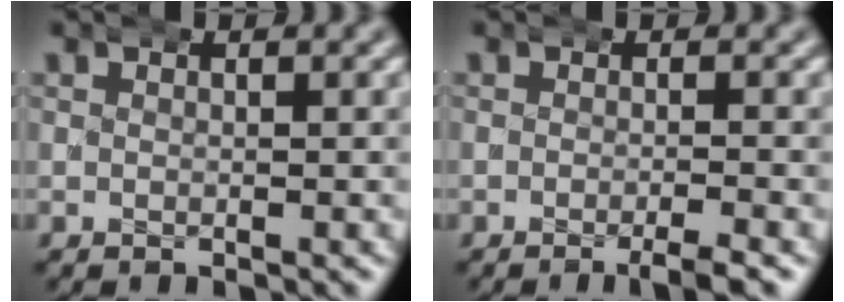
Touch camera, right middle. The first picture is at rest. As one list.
[{"total": 1.9, "force": [-1.1, 0.0, 1.6], "torque": [-0.022, 0.008, -0.025]}]